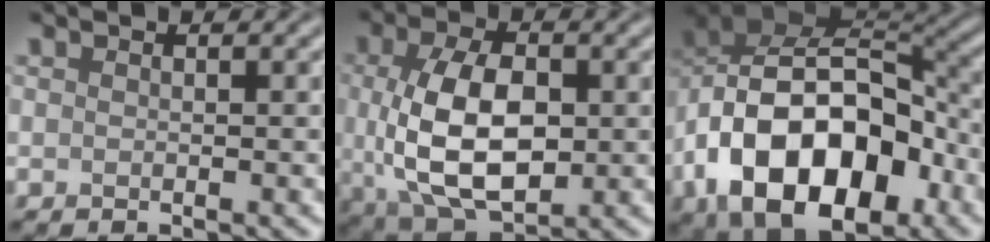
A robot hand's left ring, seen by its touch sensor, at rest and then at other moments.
{"total": 9.5, "force": [-0.1, 5.4, 7.8], "torque": [-0.162, -0.009, 0.003]}
{"total": 16.2, "force": [-4.6, 10.4, 11.5], "torque": [-0.191, 0.003, -0.078]}